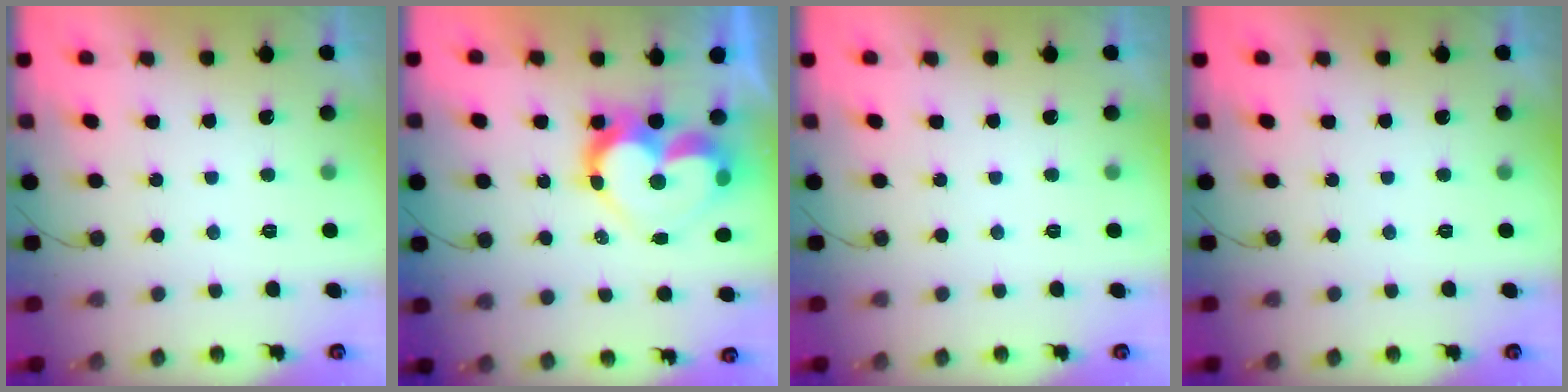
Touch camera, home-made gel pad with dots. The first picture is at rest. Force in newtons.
{"total": 13.0, "press": 12.9, "slide": 1.0}
{"total": 0.0}
{"total": 0.0}